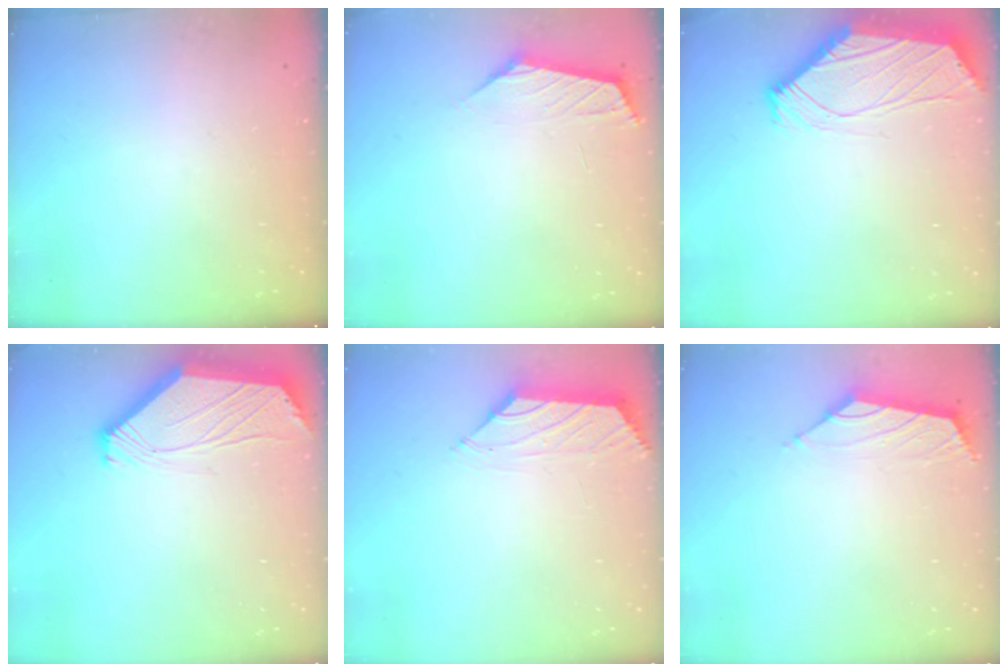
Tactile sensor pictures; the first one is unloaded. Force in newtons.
{"total": 1.0, "press": 0.9, "slide": 0.4}
{"total": 1.0, "press": 0.8, "slide": 0.5}
{"total": 2.4, "press": 2.4, "slide": 0.6}
{"total": 0.8, "press": 0.7, "slide": 0.4}
{"total": 1.7, "press": 1.6, "slide": 0.7}